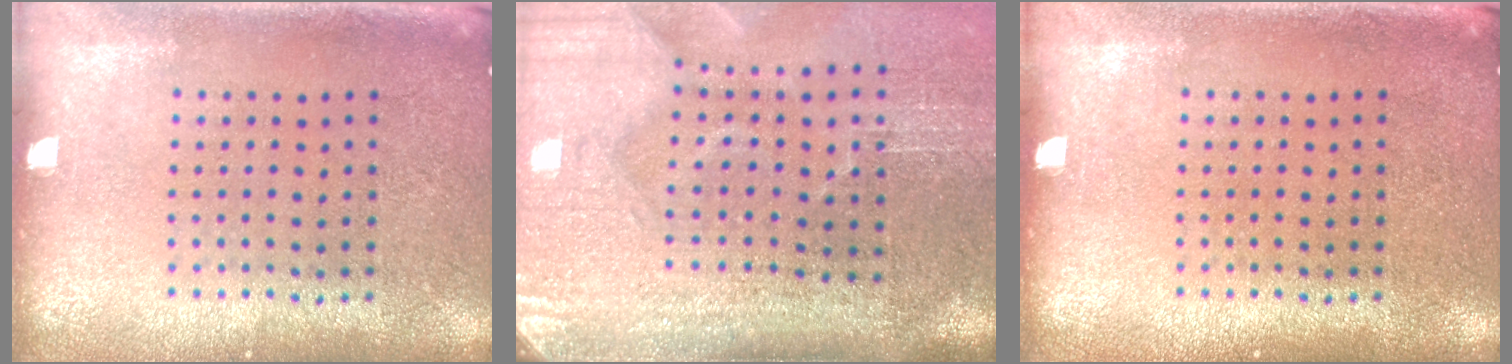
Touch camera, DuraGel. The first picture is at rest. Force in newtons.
{"total": 5.0, "press": 4.2, "slide": 2.6}
{"total": 0.0}